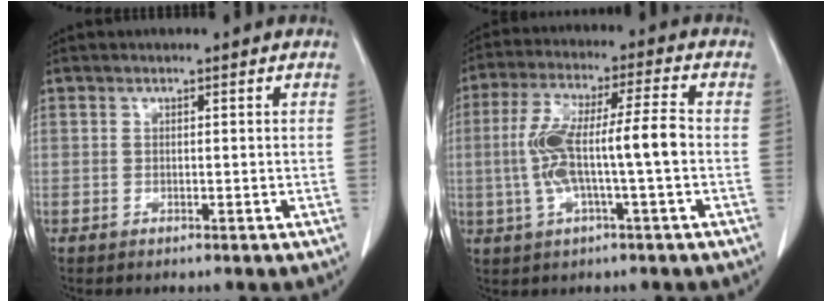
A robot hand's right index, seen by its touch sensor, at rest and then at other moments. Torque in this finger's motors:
{"motor_torque": [0.68, -0.28, 0.33, 0.21]}